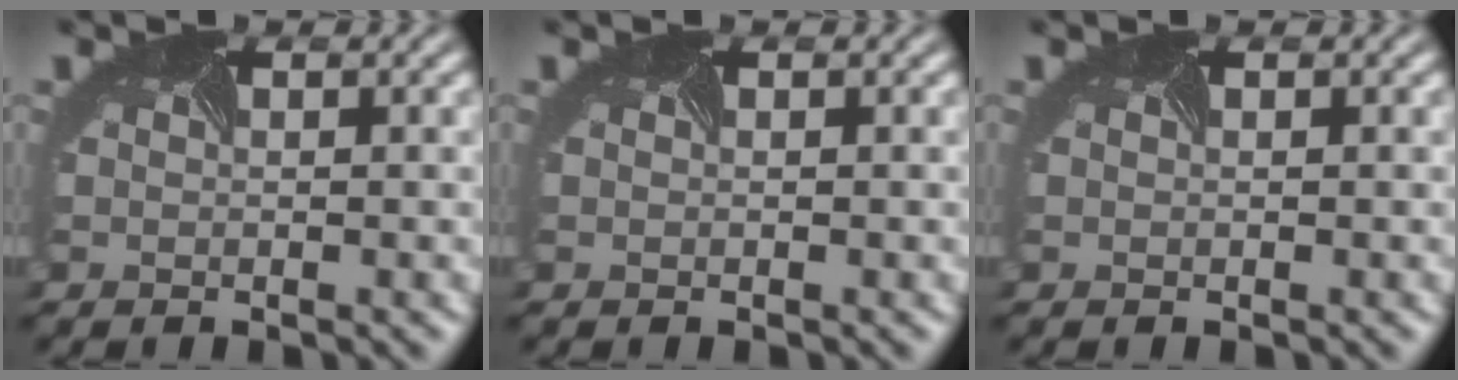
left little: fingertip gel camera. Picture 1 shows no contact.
{"total": 0.0}
{"total": 0.0}